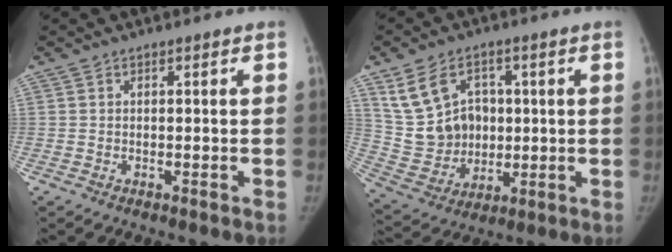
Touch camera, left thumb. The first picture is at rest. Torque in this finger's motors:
{"motor_torque": [0.19, 0.19, 0.15, -0.08, 0.13]}